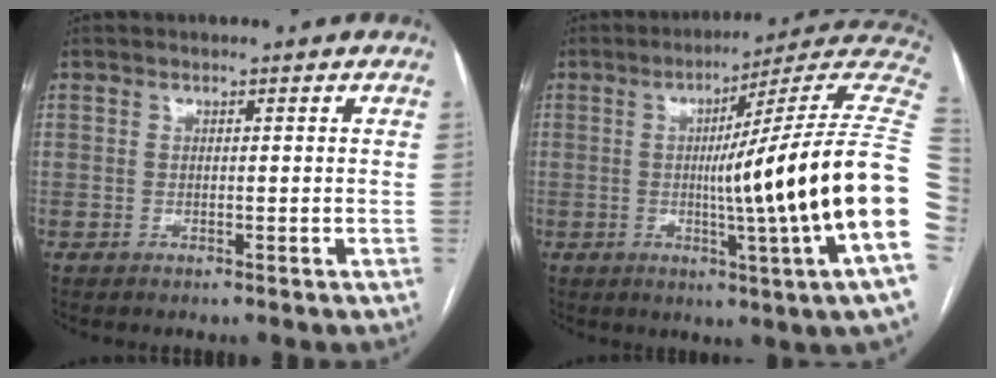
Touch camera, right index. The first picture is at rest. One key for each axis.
{"total": 24.2, "fx": -1.9, "fy": -2.6, "fz": 24.0, "tx": -0.230, "ty": 0.001, "tz": -0.052}